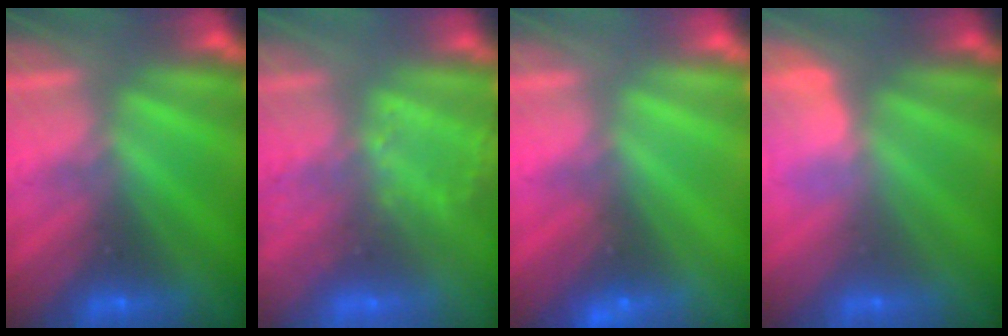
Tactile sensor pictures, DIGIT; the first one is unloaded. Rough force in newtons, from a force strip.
{"total": 3.1}
{"total": 2.3}
{"total": 2.9}